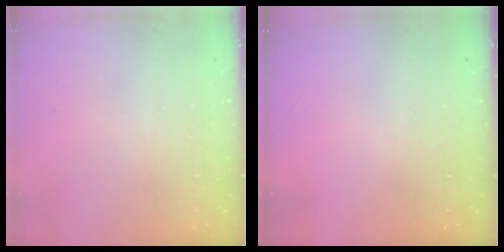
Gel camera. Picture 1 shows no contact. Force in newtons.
{"total": 0.0}